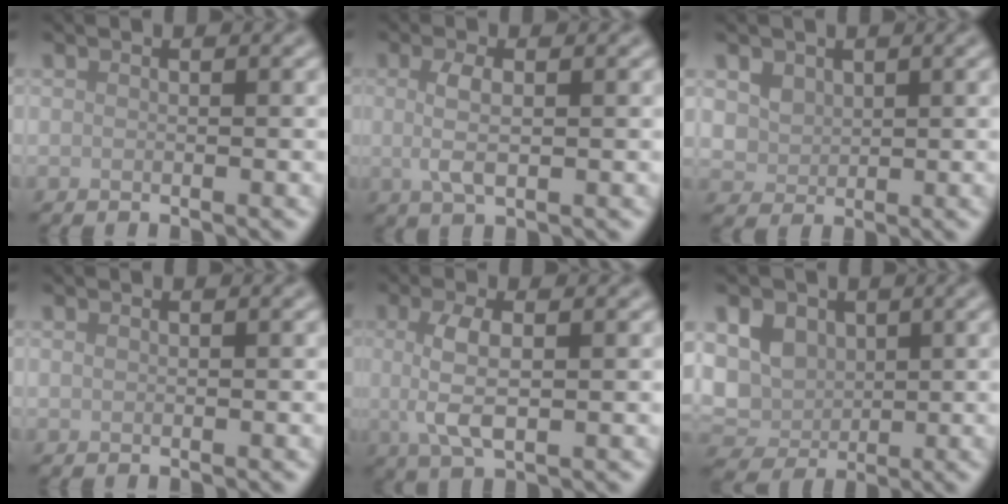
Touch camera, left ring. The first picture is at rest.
{"total": 2.7, "force": [0.2, 1.0, 2.5], "torque": [-0.056, -0.001, 0.002]}
{"total": 2.3, "force": [1.3, 1.7, 0.8], "torque": [-0.026, -0.010, 0.034]}
{"total": 0.0}
{"total": 4.0, "force": [0.2, 1.5, 3.7], "torque": [-0.080, -0.001, 0.004]}
{"total": 6.8, "force": [1.4, 5.5, 3.8], "torque": [-0.076, 0.012, 0.010]}